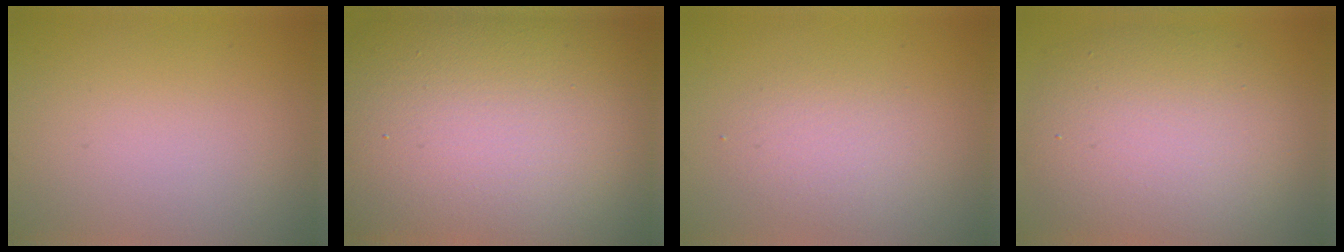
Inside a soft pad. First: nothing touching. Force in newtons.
{"total": 21.6, "press": 21.6, "slide": 1.3}
{"total": 2.4, "press": 2.4, "slide": 0.1}
{"total": 9.2, "press": 9.1, "slide": 0.8}